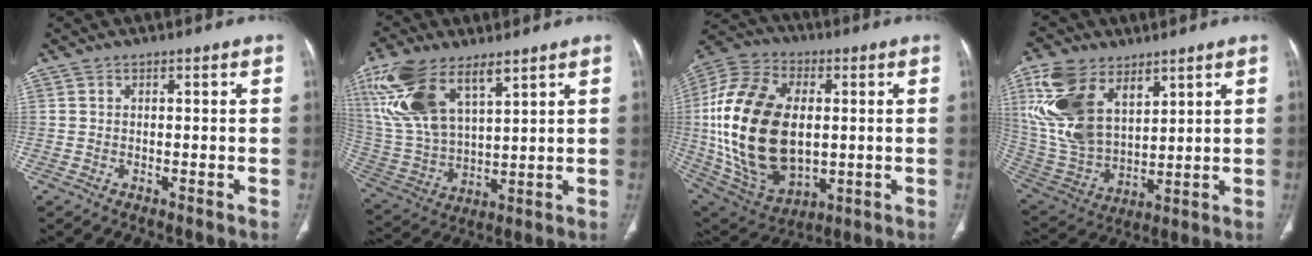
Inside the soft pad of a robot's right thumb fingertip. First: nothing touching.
{"total": 17.7, "force": [9.8, 8.1, 12.4], "torque": [-0.252, -0.022, 0.203]}
{"total": 27.3, "force": [0.8, 16.9, 21.4], "torque": [-0.424, -0.005, 0.030]}
{"total": 18.3, "force": [8.4, 10.8, 12.1], "torque": [-0.236, -0.030, 0.178]}